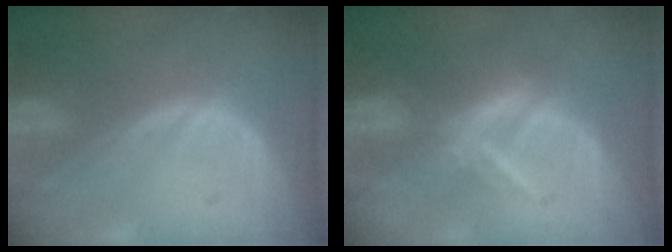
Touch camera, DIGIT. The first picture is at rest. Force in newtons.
{"total": 5.5, "press": 5.4, "slide": 1.1}